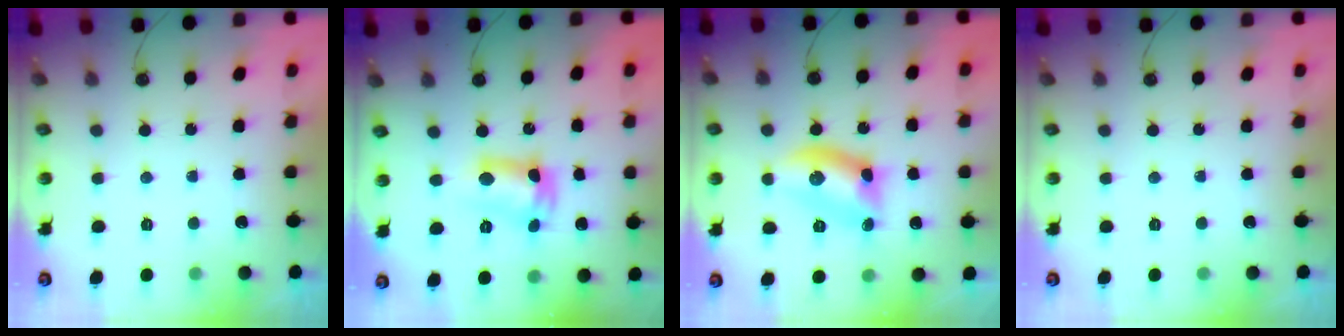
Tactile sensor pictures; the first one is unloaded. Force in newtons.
{"total": 11.3, "press": 10.6, "slide": 3.7}
{"total": 12.1, "press": 11.6, "slide": 3.4}
{"total": 0.0}